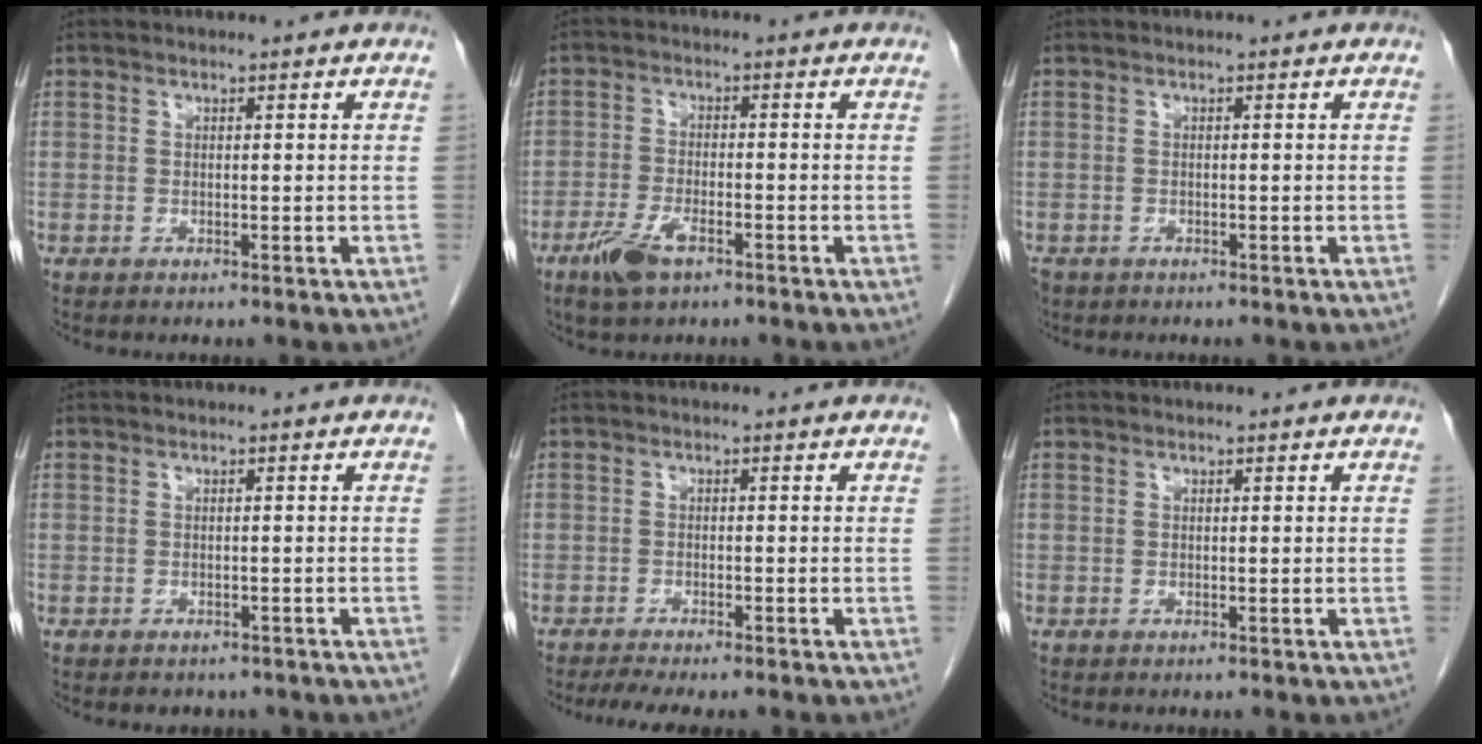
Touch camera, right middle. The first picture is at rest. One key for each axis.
{"total": 5.2, "fx": -3.2, "fy": 1.7, "fz": 3.7, "tx": -0.082, "ty": -0.006, "tz": -0.057}
{"total": 2.2, "fx": -1.5, "fy": 1.5, "fz": 0.6, "tx": -0.017, "ty": -0.002, "tz": -0.027}
{"total": 3.7, "fx": -3.1, "fy": 1.9, "fz": 0.9, "tx": -0.008, "ty": 0.003, "tz": -0.033}
{"total": 4.9, "fx": -4.0, "fy": 0.5, "fz": 2.7, "tx": -0.039, "ty": -0.009, "tz": -0.062}
{"total": 0.0}